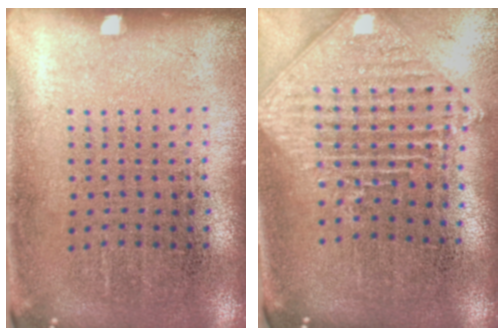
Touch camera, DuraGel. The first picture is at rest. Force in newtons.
{"total": 2.2, "press": 1.8, "slide": 1.3}